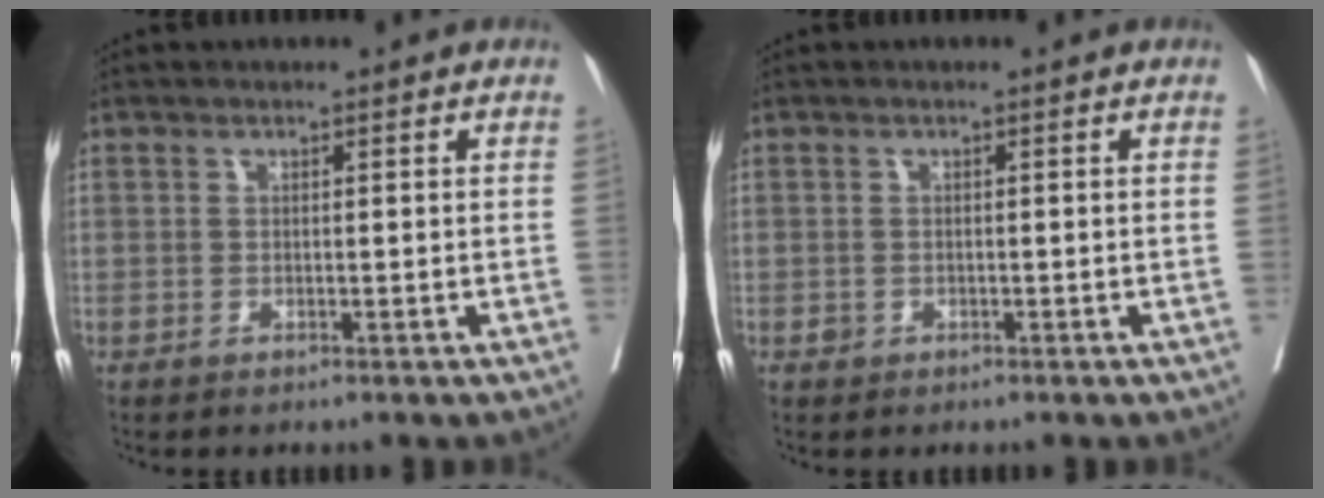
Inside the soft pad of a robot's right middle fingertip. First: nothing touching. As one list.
[{"total": 0.7, "force": [-0.3, 0.7, 0.2], "torque": [-0.002, 0.002, -0.004]}]